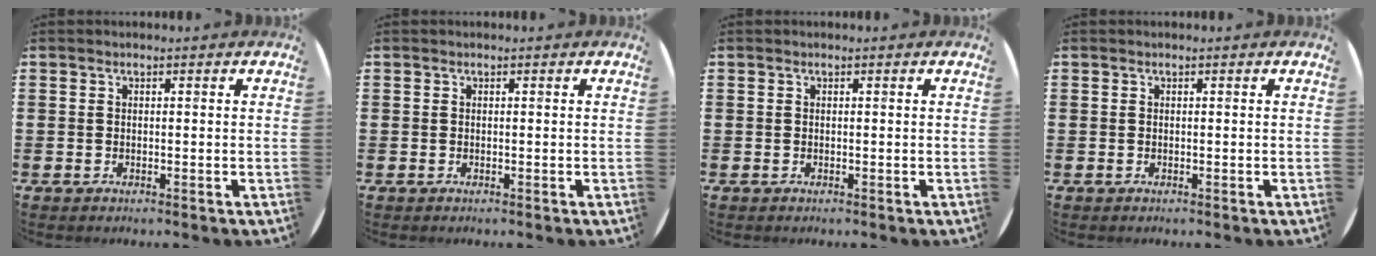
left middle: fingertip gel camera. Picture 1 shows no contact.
{"total": 0.0}
{"total": 0.0}
{"total": 0.0}